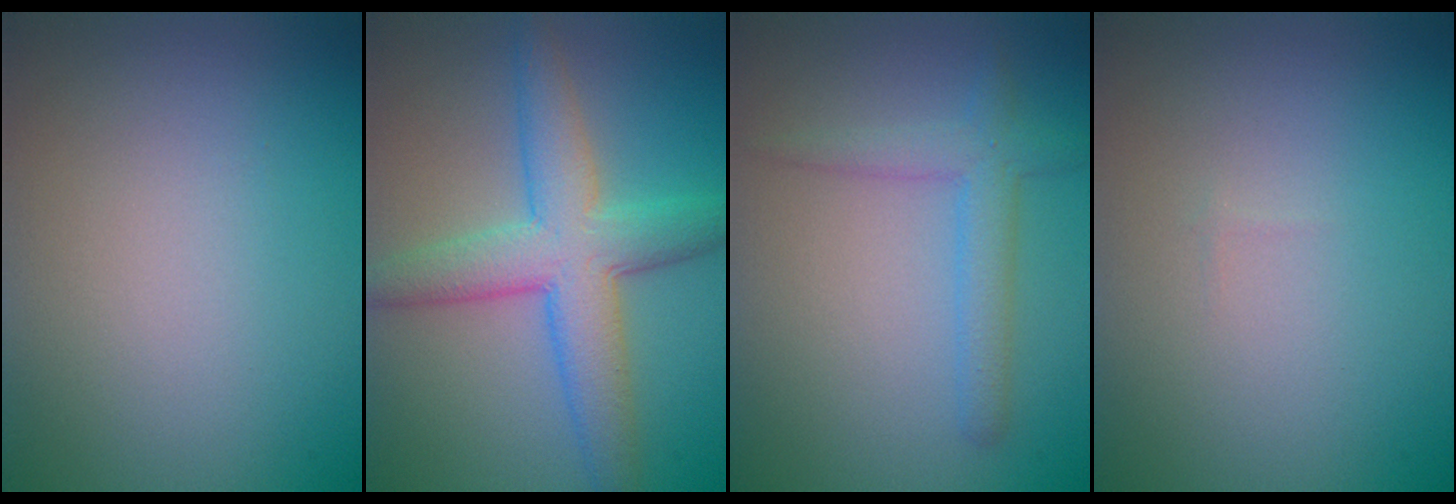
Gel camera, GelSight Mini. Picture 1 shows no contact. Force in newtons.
{"total": 6.5, "press": 6.5, "slide": 0.3}
{"total": 2.7, "press": 2.7, "slide": 0.2}
{"total": 0.0}